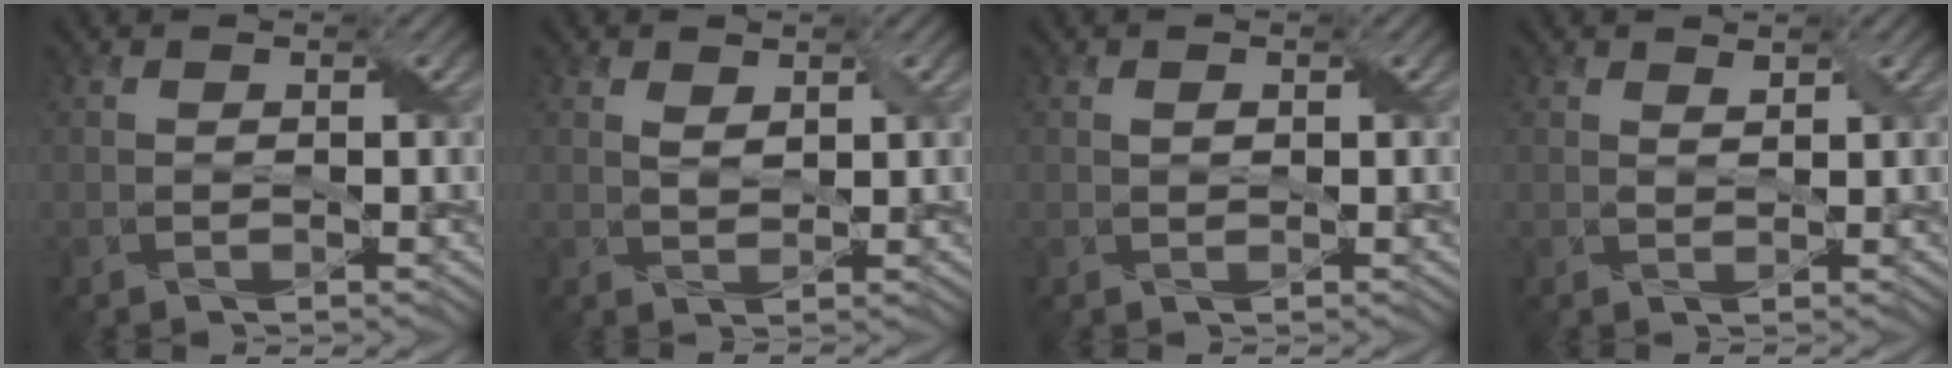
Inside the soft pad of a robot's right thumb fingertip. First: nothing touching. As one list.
[{"total": 1.8, "force": [0.9, 0.9, 1.2], "torque": [-0.029, -0.001, 0.021]}, {"total": 0.8, "force": [0.3, 0.5, 0.5], "torque": [-0.012, 0.001, 0.006]}, {"total": 0.9, "force": [0.8, 0.2, 0.3], "torque": [-0.014, -0.001, 0.018]}]